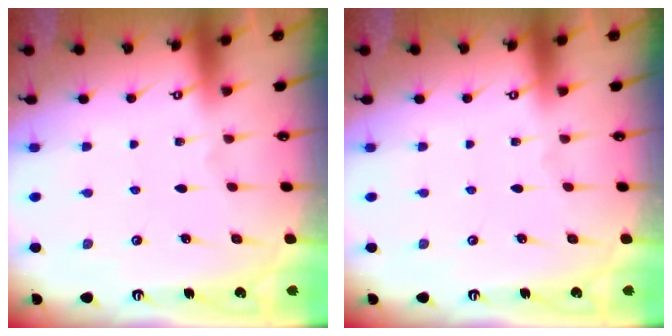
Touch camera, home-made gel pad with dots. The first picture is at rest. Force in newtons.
{"total": 0.0}